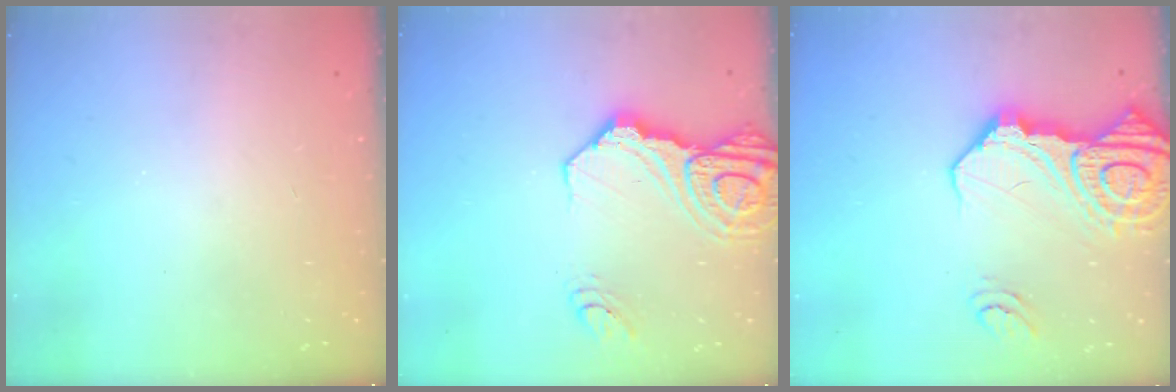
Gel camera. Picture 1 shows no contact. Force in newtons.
{"total": 17.6, "press": 17.5, "slide": 2.0}
{"total": 22.2, "press": 22.0, "slide": 2.6}